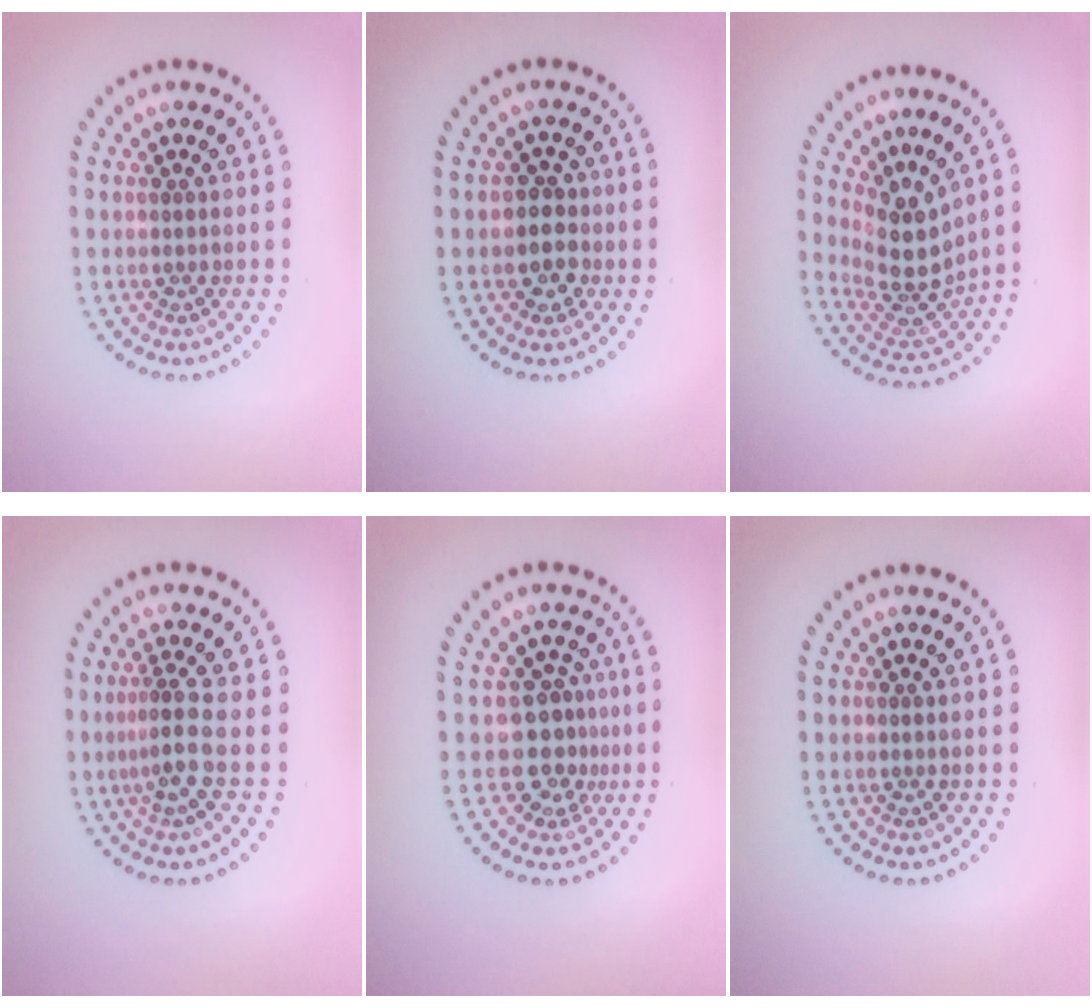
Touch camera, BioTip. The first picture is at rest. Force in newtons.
{"total": 2.7, "press": 2.4, "slide": 1.1}
{"total": 4.4, "press": 3.3, "slide": 2.9}
{"total": 2.8, "press": 1.9, "slide": 2.1}
{"total": 3.3, "press": 2.6, "slide": 2.1}
{"total": 0.0}